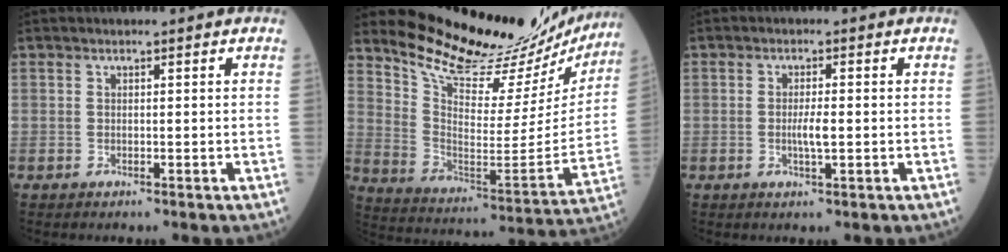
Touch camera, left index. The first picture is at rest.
{"total": 24.9, "force": [23.2, 5.6, 7.1], "torque": [-0.113, -0.082, 0.318]}
{"total": 2.4, "force": [-0.6, 0.2, 2.4], "torque": [-0.045, -0.005, -0.011]}